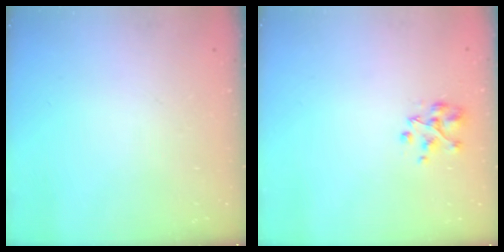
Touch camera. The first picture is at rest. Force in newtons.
{"total": 3.6, "press": 3.6, "slide": 0.4}